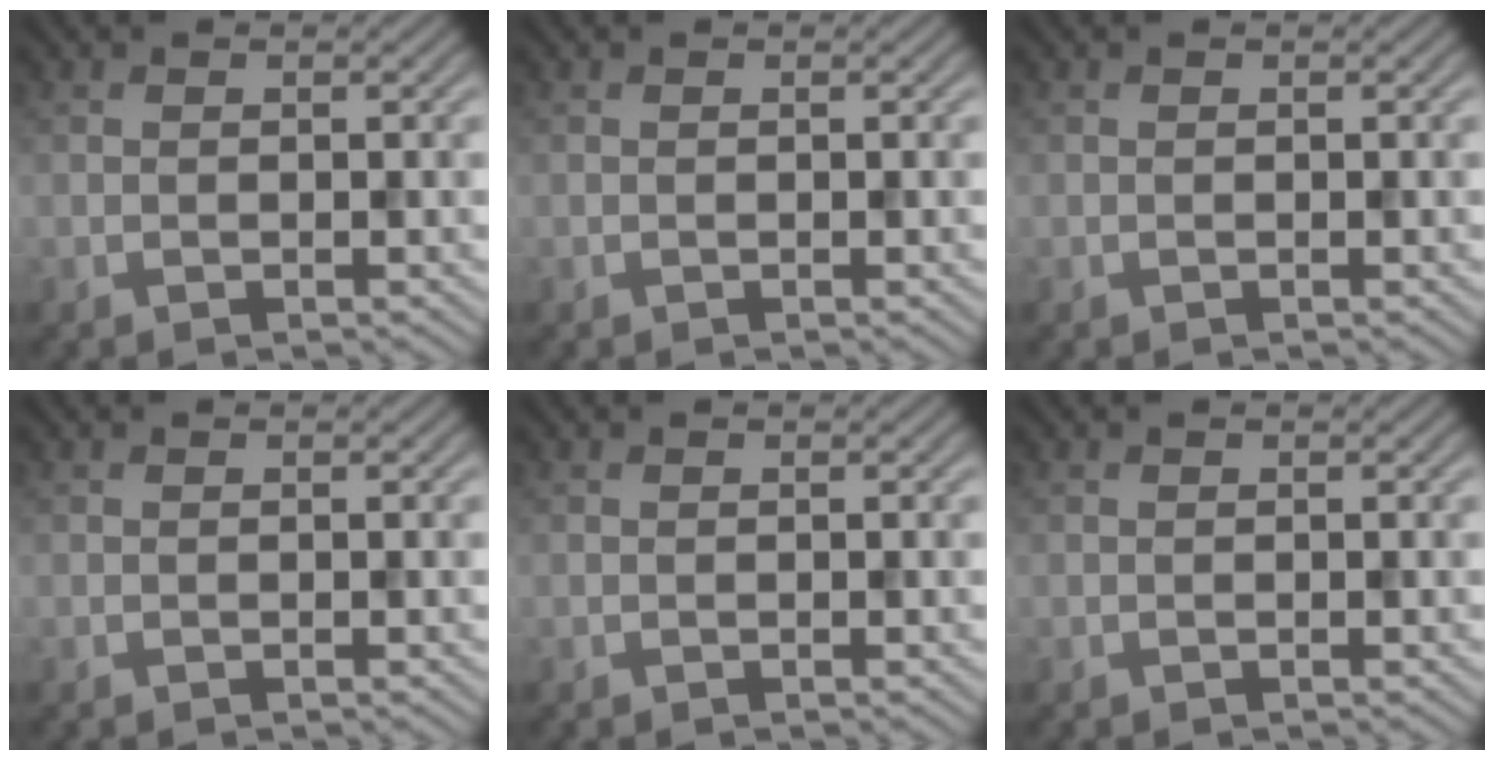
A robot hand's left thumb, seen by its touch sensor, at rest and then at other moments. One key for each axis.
{"total": 0.0}
{"total": 0.0}
{"total": 0.0}
{"total": 0.0}
{"total": 0.0}